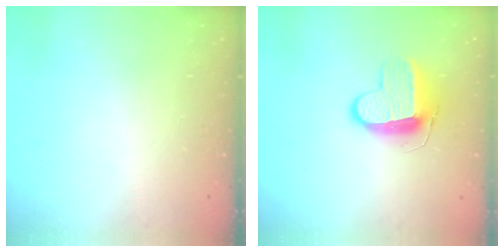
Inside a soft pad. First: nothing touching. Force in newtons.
{"total": 9.4, "press": 9.3, "slide": 1.3}